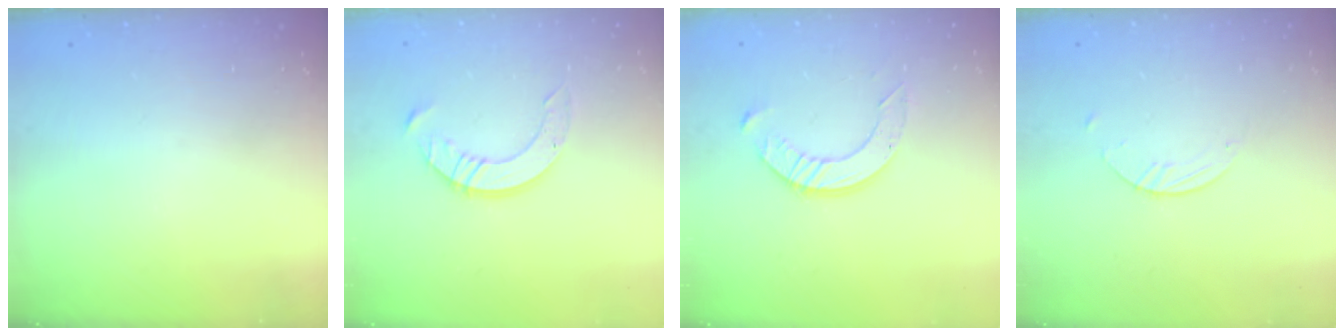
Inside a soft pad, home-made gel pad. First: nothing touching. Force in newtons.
{"total": 9.6, "press": 9.5, "slide": 0.8}
{"total": 8.9, "press": 8.9, "slide": 0.9}
{"total": 1.5, "press": 1.5, "slide": 0.1}